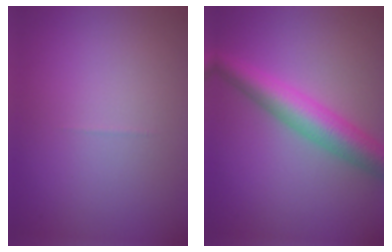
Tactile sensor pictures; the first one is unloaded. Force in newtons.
{"total": 5.3, "press": 5.3, "slide": 0.0}